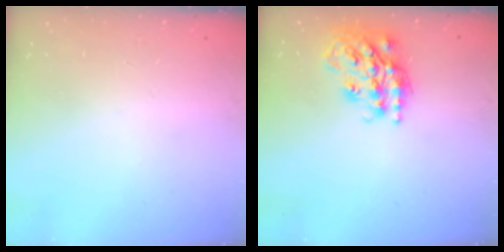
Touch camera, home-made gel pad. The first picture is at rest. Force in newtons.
{"total": 20.4, "press": 20.3, "slide": 1.7}